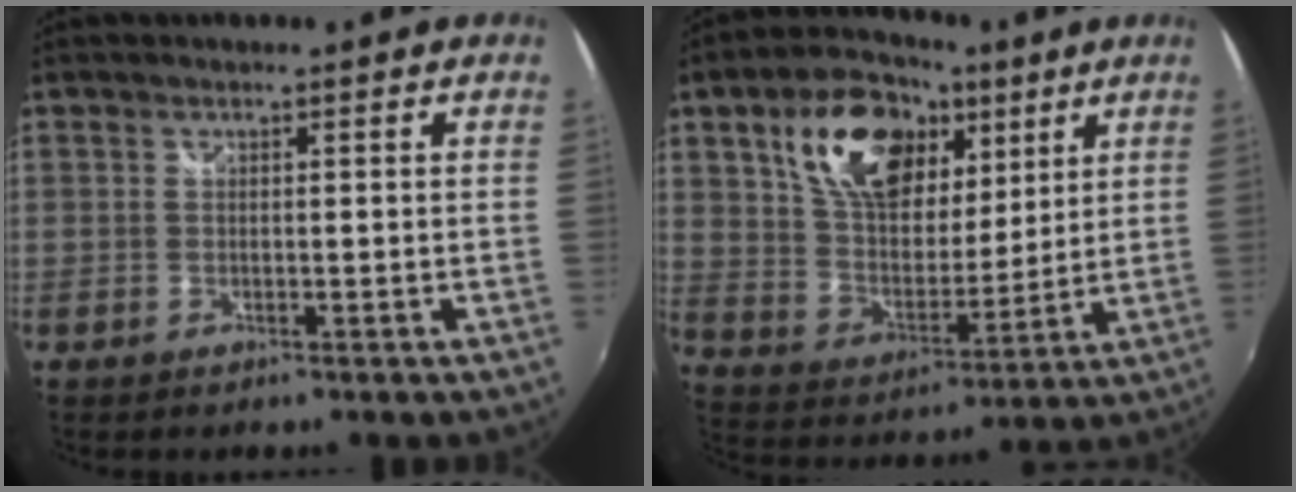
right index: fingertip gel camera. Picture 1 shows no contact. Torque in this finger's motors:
{"motor_torque": [1.14, 1.00, 0.60, 0.11]}